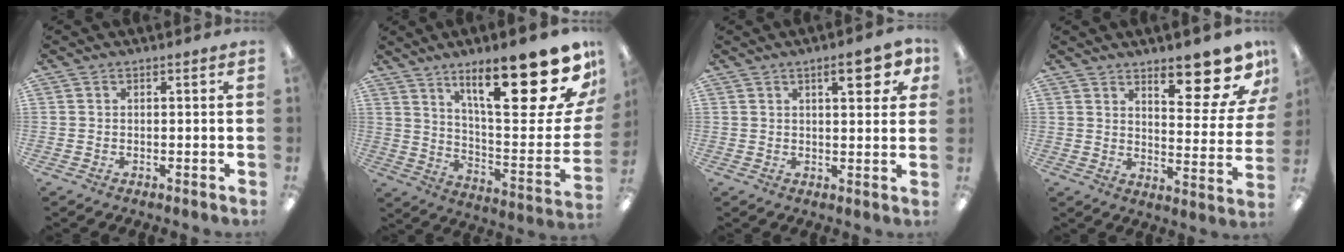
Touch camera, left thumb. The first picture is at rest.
{"total": 26.5, "force": [15.5, 6.5, 20.5], "torque": [-0.292, -0.104, 0.253]}
{"total": 8.1, "force": [4.0, 2.9, 6.4], "torque": [-0.075, -0.014, 0.056]}
{"total": 13.9, "force": [10.5, 3.9, 8.2], "torque": [-0.092, -0.082, 0.171]}